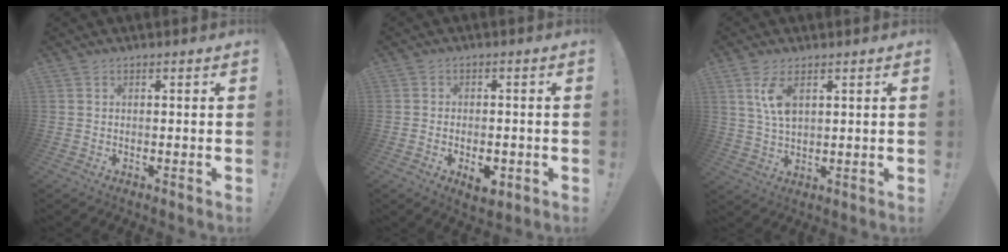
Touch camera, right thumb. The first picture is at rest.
{"total": 5.9, "force": [-2.5, 3.0, 4.4], "torque": [-0.056, 0.009, -0.038]}
{"total": 7.2, "force": [3.1, 3.0, 5.7], "torque": [-0.114, -0.008, 0.053]}